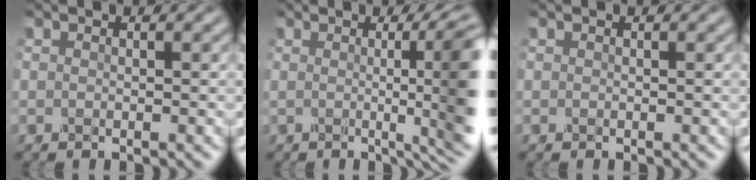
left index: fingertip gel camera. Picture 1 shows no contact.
{"total": 12.1, "force": [0.4, 3.4, 11.6], "torque": [-0.092, 0.019, -0.002]}
{"total": 0.0}